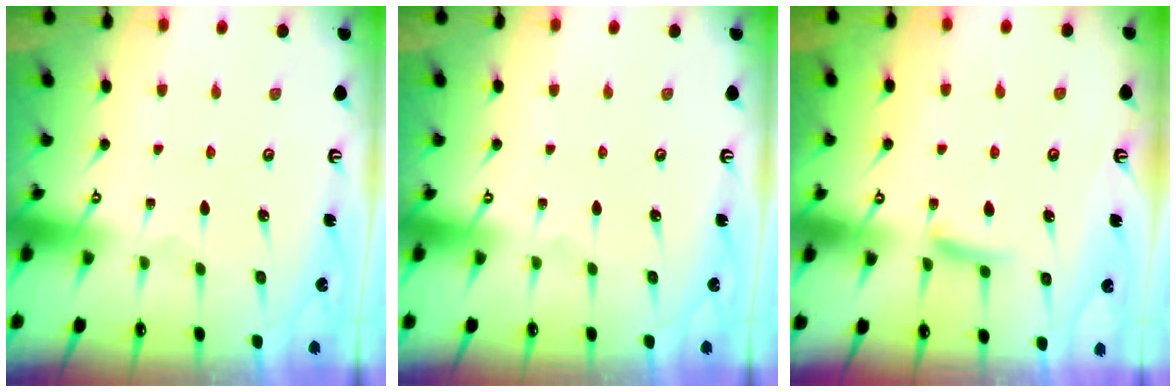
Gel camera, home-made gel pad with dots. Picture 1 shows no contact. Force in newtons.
{"total": 0.0}
{"total": 6.9, "press": 6.8, "slide": 0.8}